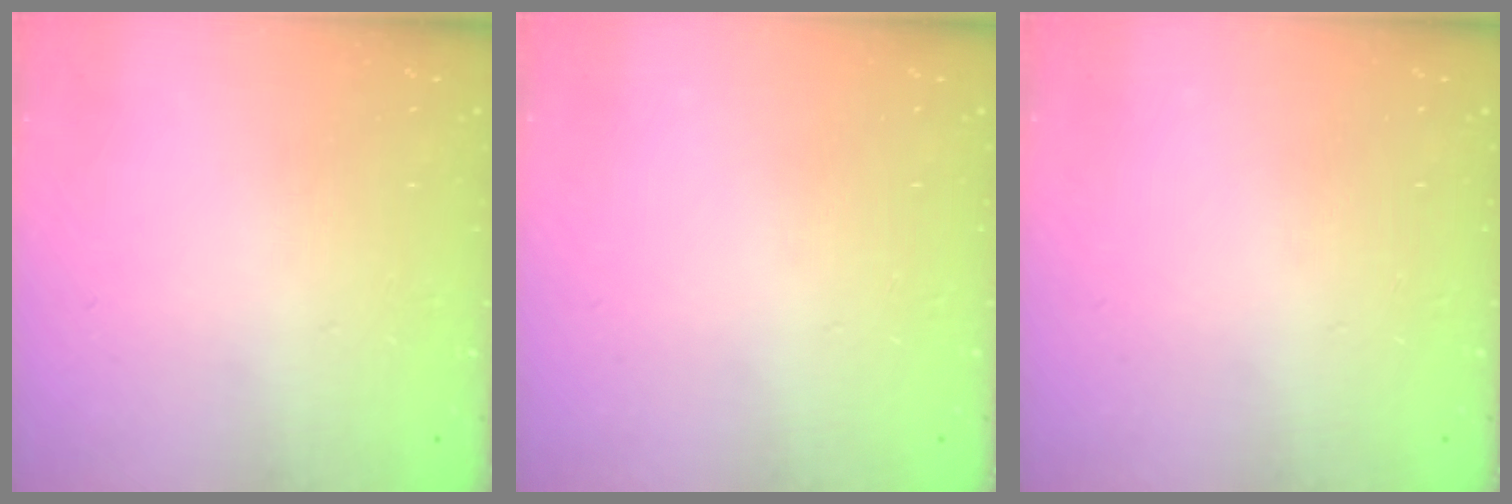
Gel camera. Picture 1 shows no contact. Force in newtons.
{"total": 0.0}
{"total": 0.0}